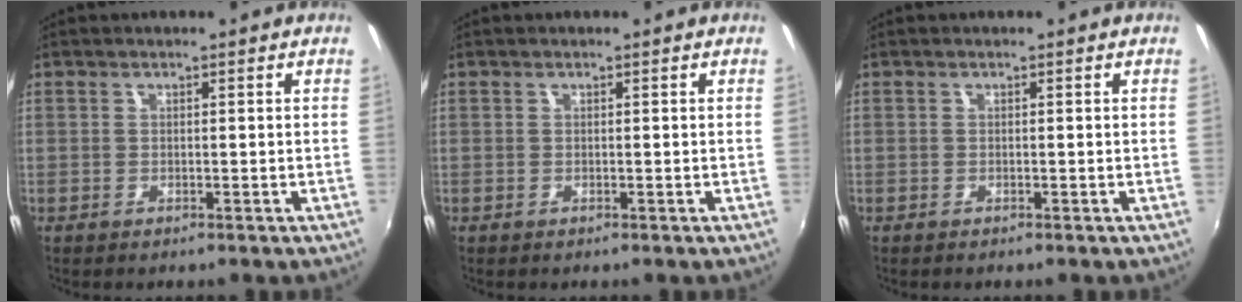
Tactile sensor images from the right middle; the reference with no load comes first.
{"total": 0.0}
{"total": 0.0}